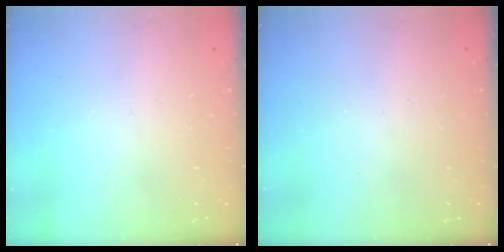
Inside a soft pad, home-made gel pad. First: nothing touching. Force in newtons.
{"total": 0.0}